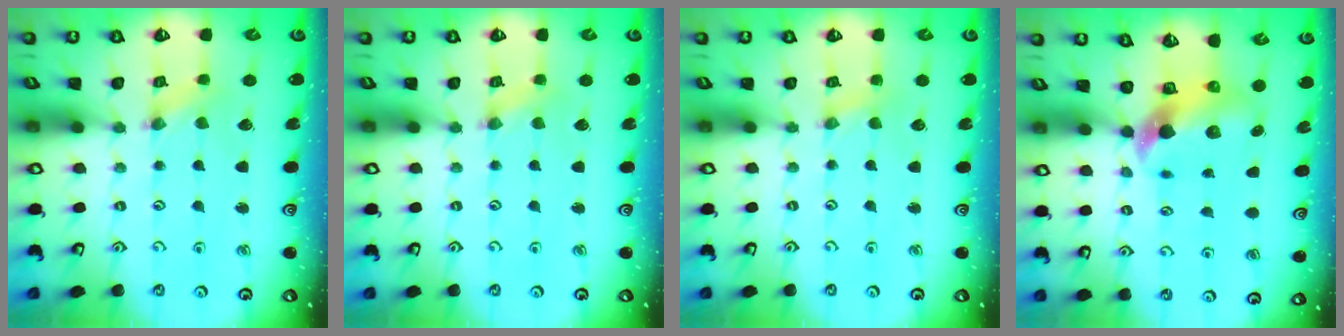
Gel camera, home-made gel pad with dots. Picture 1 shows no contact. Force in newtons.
{"total": 0.6, "press": 0.6, "slide": 0.1}
{"total": 1.0, "press": 1.0, "slide": 0.2}
{"total": 7.8, "press": 7.6, "slide": 1.4}